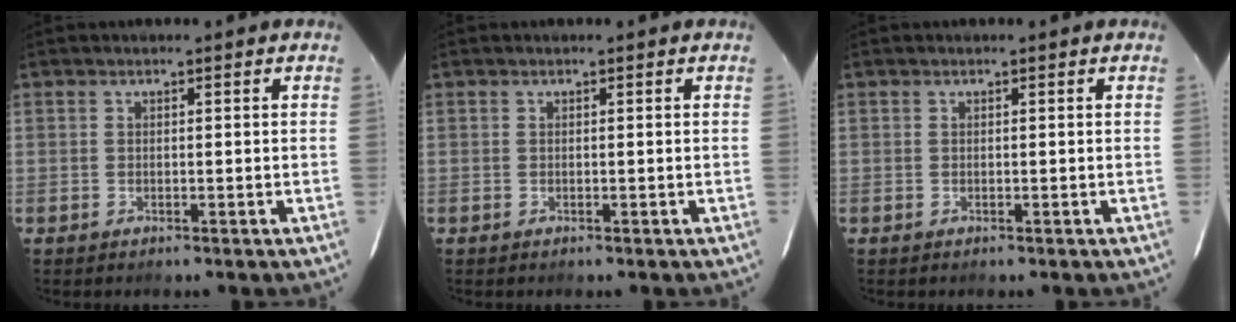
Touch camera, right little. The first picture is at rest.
{"total": 0.0}
{"total": 0.0}